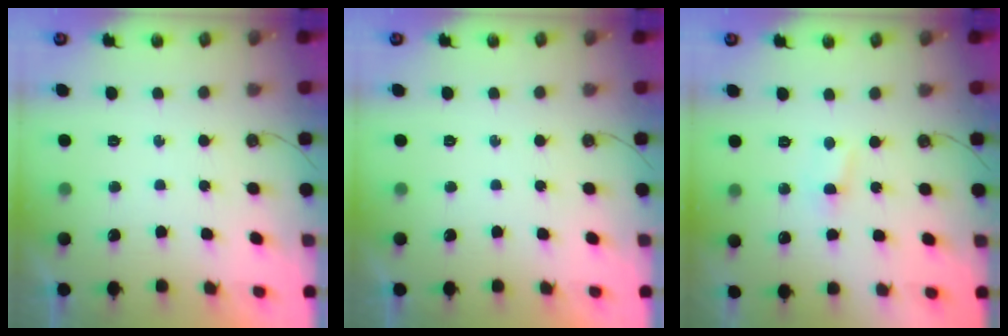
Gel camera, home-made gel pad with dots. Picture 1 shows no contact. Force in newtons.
{"total": 0.0}
{"total": 2.7, "press": 2.7, "slide": 0.4}